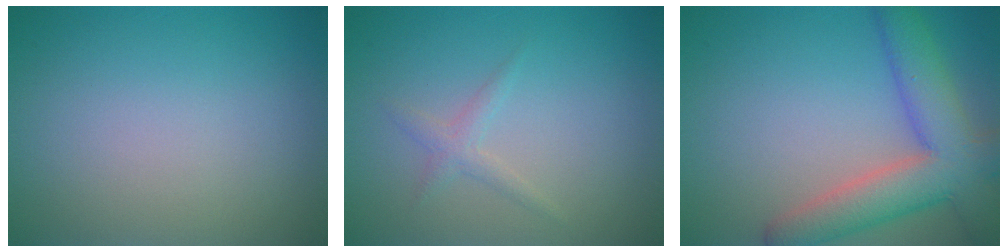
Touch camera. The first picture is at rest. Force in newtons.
{"total": 1.2, "press": 1.2, "slide": 0.1}
{"total": 7.5, "press": 7.5, "slide": 0.4}